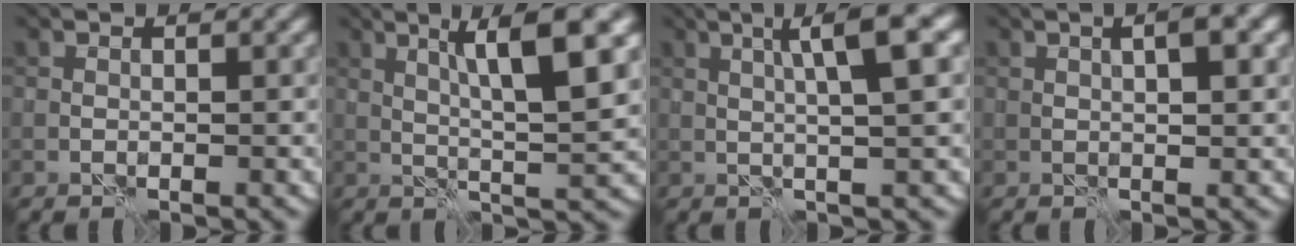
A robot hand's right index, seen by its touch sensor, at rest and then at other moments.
{"total": 7.5, "force": [2.6, 1.0, 7.0], "torque": [-0.111, 0.006, 0.047]}
{"total": 5.6, "force": [1.7, 0.7, 5.3], "torque": [-0.081, 0.017, 0.027]}
{"total": 3.2, "force": [1.1, 0.8, 2.9], "torque": [-0.031, -0.001, 0.012]}